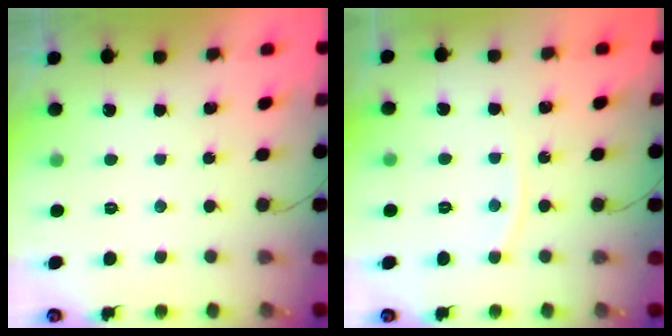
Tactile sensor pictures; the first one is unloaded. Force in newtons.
{"total": 4.3, "press": 4.3, "slide": 0.5}